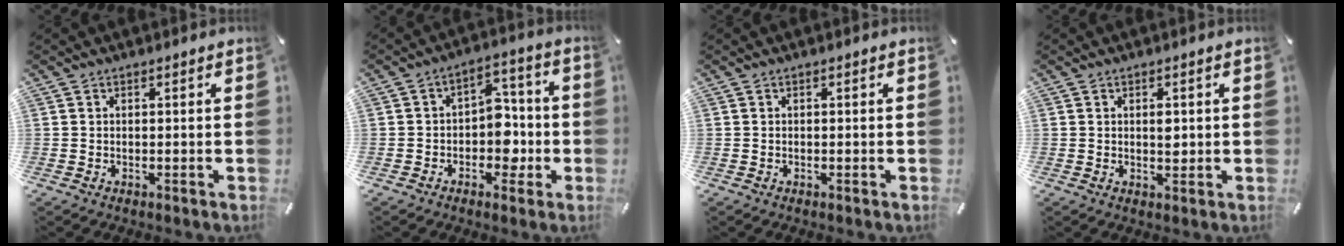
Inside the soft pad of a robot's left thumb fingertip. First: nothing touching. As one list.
[{"total": 8.9, "force": [-1.9, 7.0, 5.1], "torque": [-0.058, 0.021, -0.033]}, {"total": 0.0}, {"total": 2.4, "force": [0.3, 1.3, 2.0], "torque": [-0.025, -0.003, 0.001]}]